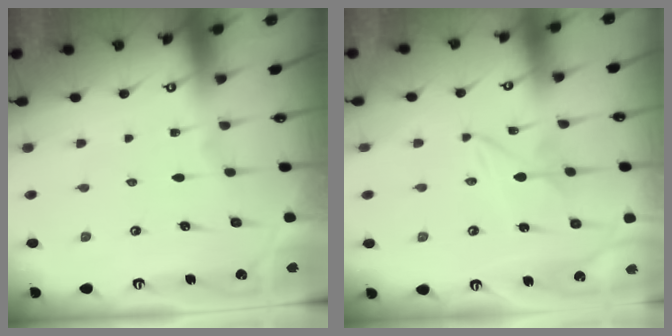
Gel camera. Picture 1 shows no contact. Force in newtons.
{"total": 2.1, "press": 2.1, "slide": 0.4}